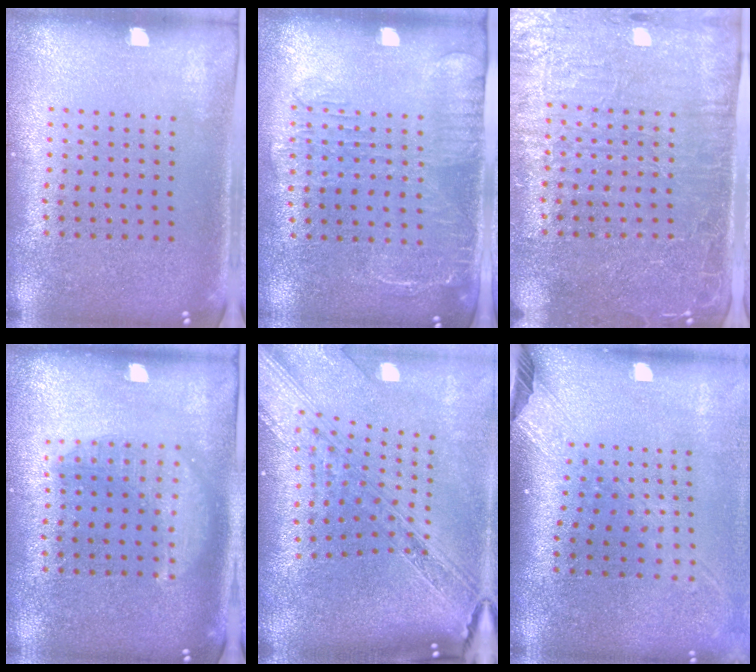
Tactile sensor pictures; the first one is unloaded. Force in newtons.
{"total": 1.7, "press": 1.3, "slide": 1.0}
{"total": 4.2, "press": 3.9, "slide": 1.6}
{"total": 1.4, "press": 1.4, "slide": 0.1}
{"total": 3.8, "press": 2.8, "slide": 2.6}
{"total": 2.5, "press": 1.9, "slide": 1.7}